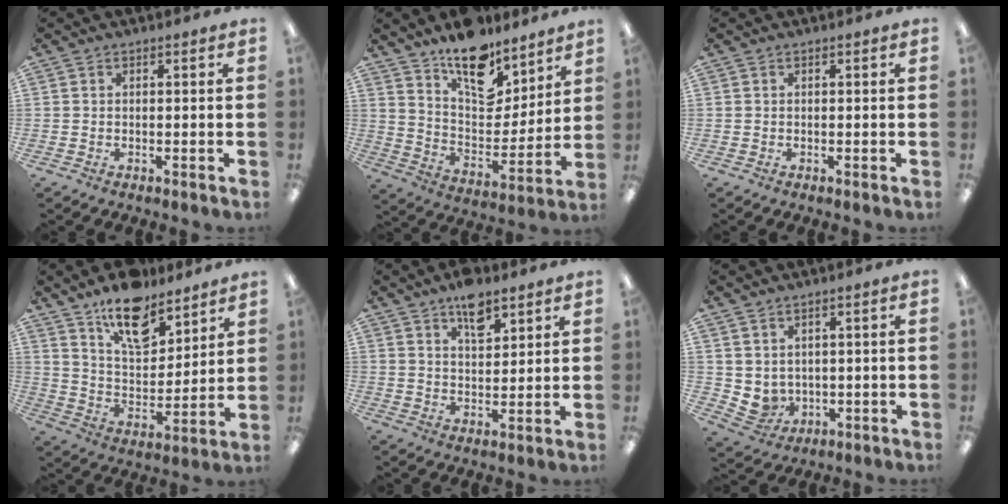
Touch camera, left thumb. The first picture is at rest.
{"total": 15.6, "force": [12.2, 7.1, 6.7], "torque": [-0.103, -0.092, 0.219]}
{"total": 0.0}
{"total": 15.3, "force": [11.6, 6.9, 7.3], "torque": [-0.115, -0.069, 0.204]}
{"total": 8.2, "force": [5.7, 3.7, 4.6], "torque": [-0.065, -0.027, 0.097]}
{"total": 4.7, "force": [1.9, 4.2, 1.1], "torque": [-0.033, -0.013, 0.041]}